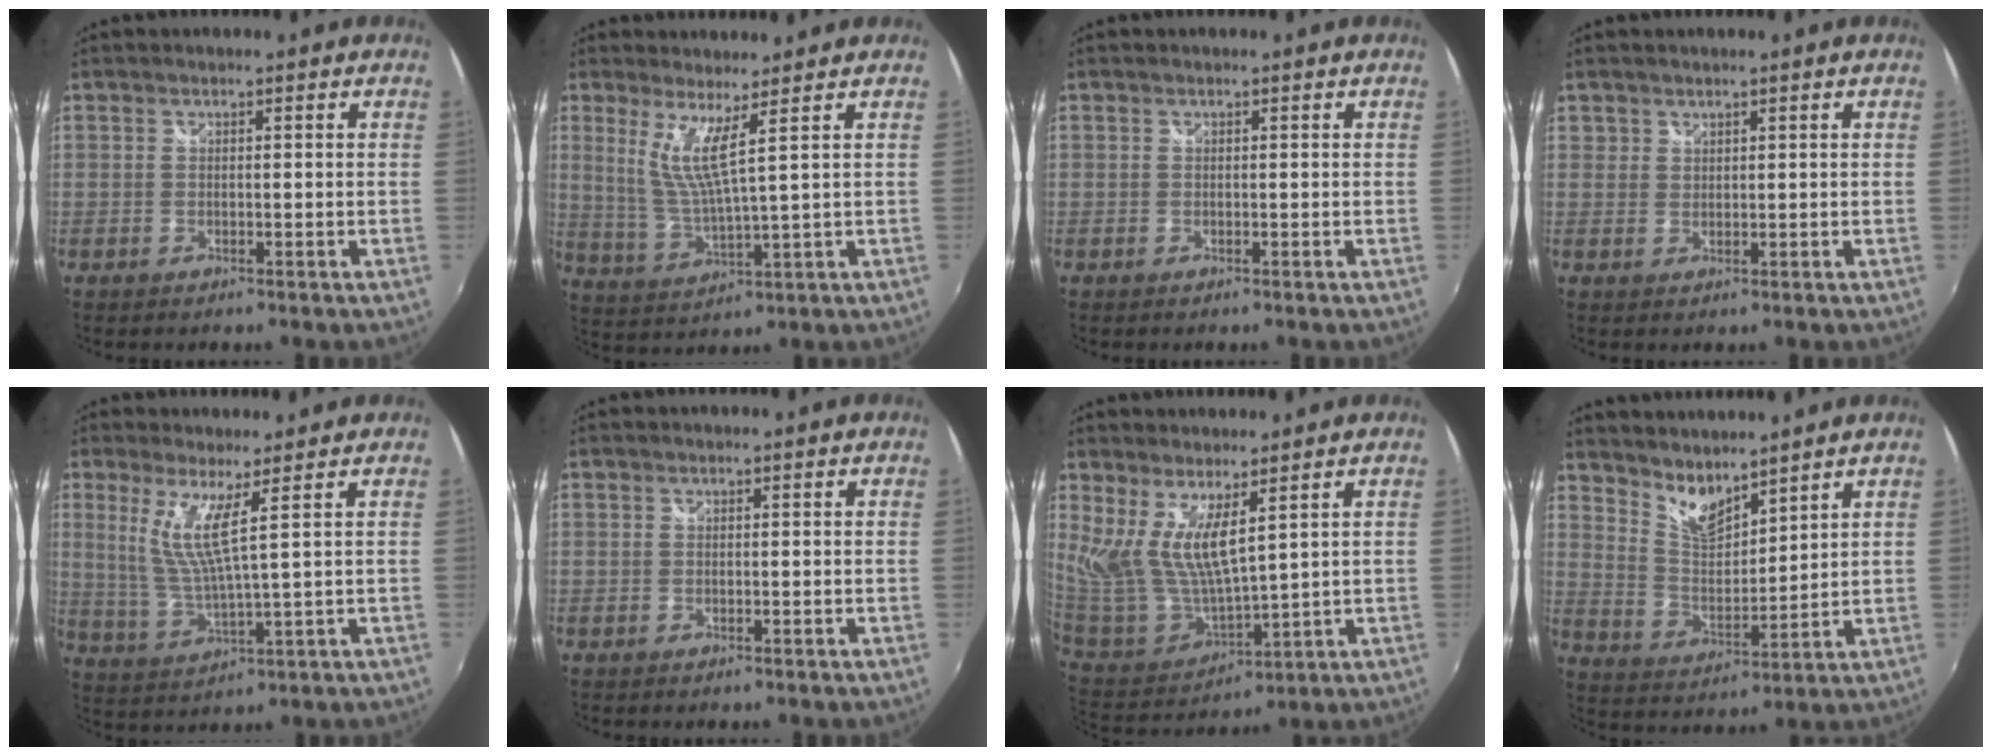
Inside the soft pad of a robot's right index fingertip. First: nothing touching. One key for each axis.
{"total": 6.4, "fx": 3.3, "fy": -0.3, "fz": 5.5, "tx": -0.111, "ty": -0.018, "tz": 0.070}
{"total": 0.0}
{"total": 1.2, "fx": 0.9, "fy": 0.9, "fz": 0.0, "tx": 0.003, "ty": 0.003, "tz": 0.015}
{"total": 6.8, "fx": 3.0, "fy": -0.2, "fz": 6.1, "tx": -0.128, "ty": -0.019, "tz": 0.066}
{"total": 0.0}
{"total": 11.2, "fx": 6.0, "fy": 3.4, "fz": 8.8, "tx": -0.170, "ty": -0.016, "tz": 0.136}
{"total": 8.3, "fx": 7.1, "fy": 2.1, "fz": 3.6, "tx": -0.060, "ty": -0.008, "tz": 0.137}